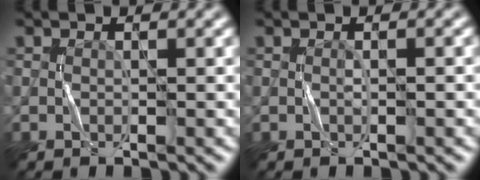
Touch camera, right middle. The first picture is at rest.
{"total": 0.6, "force": [-0.2, -0.1, 0.6], "torque": [-0.011, 0.002, -0.003]}